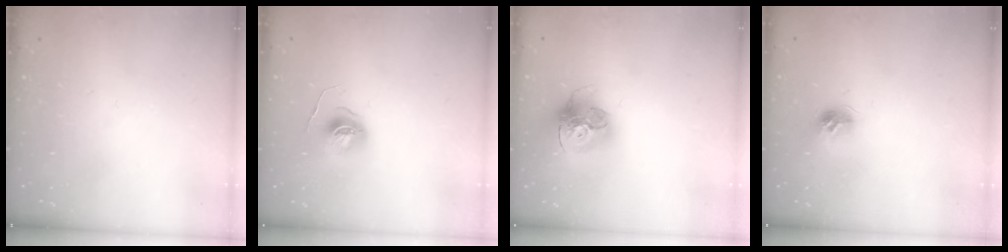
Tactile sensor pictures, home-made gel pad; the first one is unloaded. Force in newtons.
{"total": 6.7, "press": 6.7, "slide": 0.4}
{"total": 16.2, "press": 16.1, "slide": 1.6}
{"total": 7.8, "press": 7.8, "slide": 0.4}